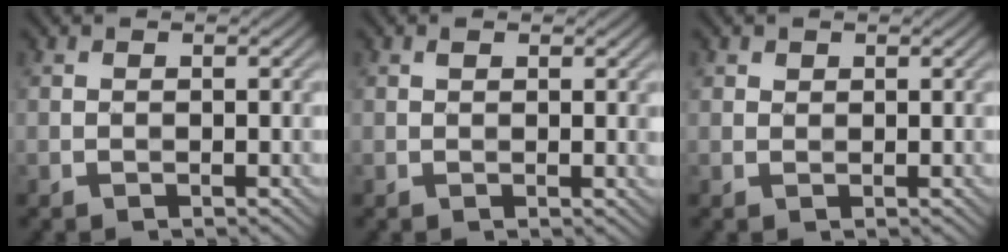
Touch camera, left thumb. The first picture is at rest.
{"total": 1.4, "force": [0.5, 0.6, 1.1], "torque": [-0.019, -0.002, 0.011]}
{"total": 0.8, "force": [0.6, 0.6, 0.2], "torque": [-0.004, -0.001, 0.012]}